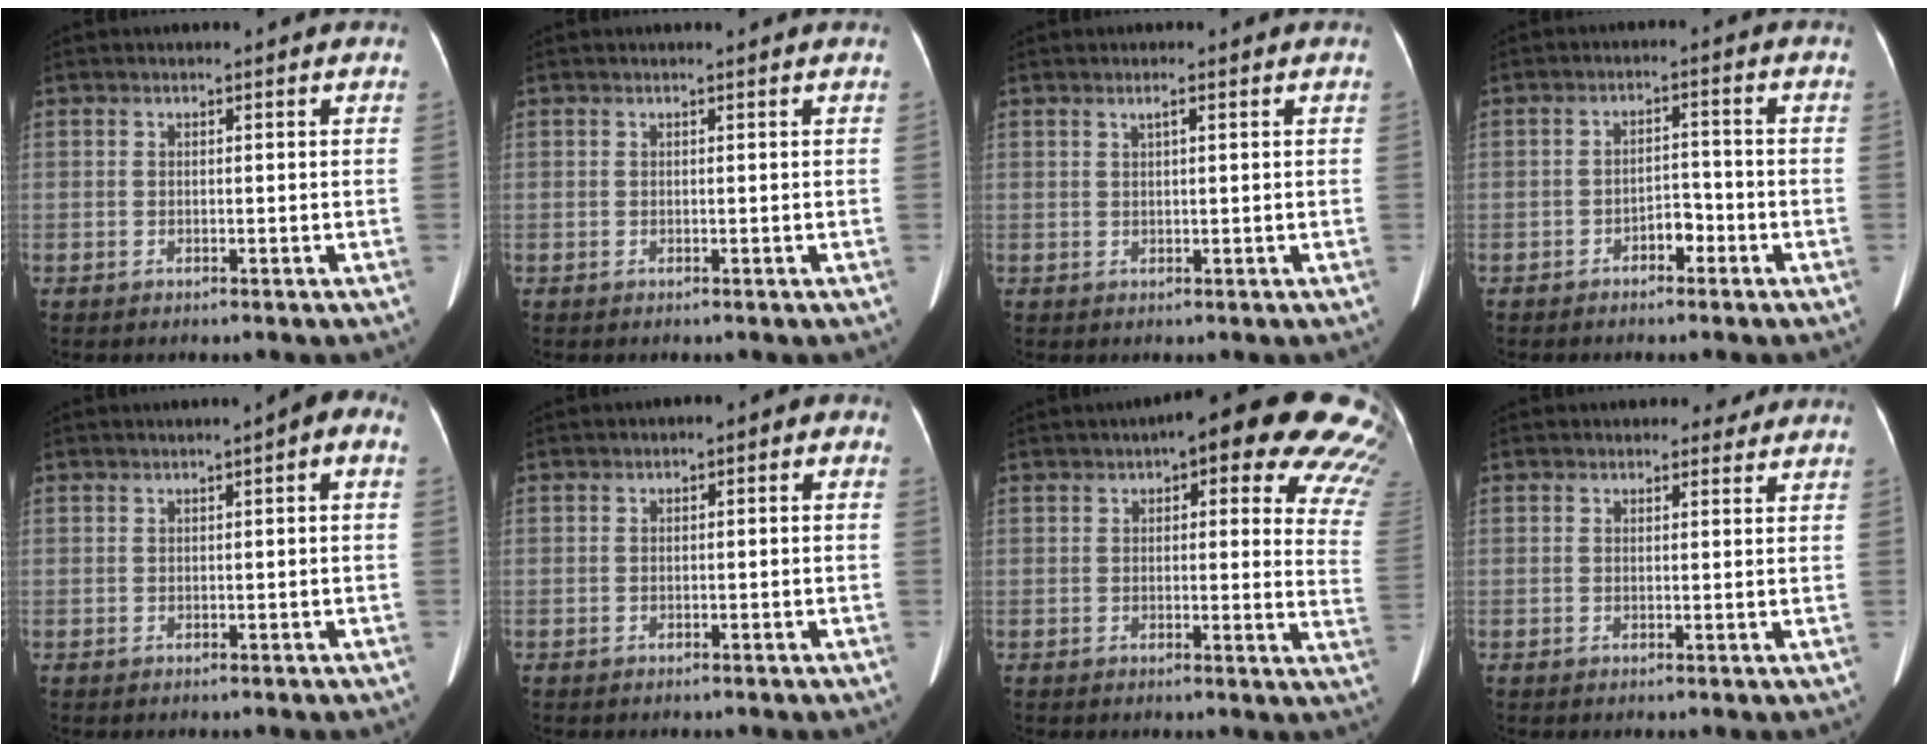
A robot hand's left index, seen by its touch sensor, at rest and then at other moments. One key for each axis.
{"total": 0.0}
{"total": 1.3, "fx": 0.7, "fy": 0.0, "fz": 1.0, "tx": -0.021, "ty": 0.004, "tz": 0.015}
{"total": 3.2, "fx": -2.0, "fy": 1.6, "fz": 2.0, "tx": -0.029, "ty": 0.011, "tz": -0.034}
{"total": 2.7, "fx": 0.4, "fy": 0.7, "fz": 2.6, "tx": -0.025, "ty": 0.016, "tz": 0.000}
{"total": 2.7, "fx": -0.8, "fy": 1.8, "fz": 1.8, "tx": -0.012, "ty": 0.027, "tz": -0.017}
{"total": 19.0, "fx": 12.2, "fy": 5.4, "fz": 13.5, "tx": -0.146, "ty": 0.010, "tz": 0.112}
{"total": 1.8, "fx": 1.5, "fy": 1.0, "fz": 0.3, "tx": -0.003, "ty": 0.002, "tz": 0.015}